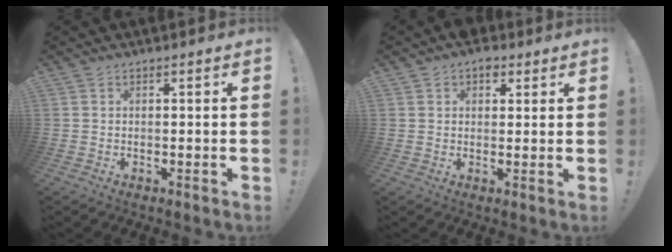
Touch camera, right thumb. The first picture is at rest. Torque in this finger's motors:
{"motor_torque": [0.00, 0.03, 0.16, 0.15, 0.00]}